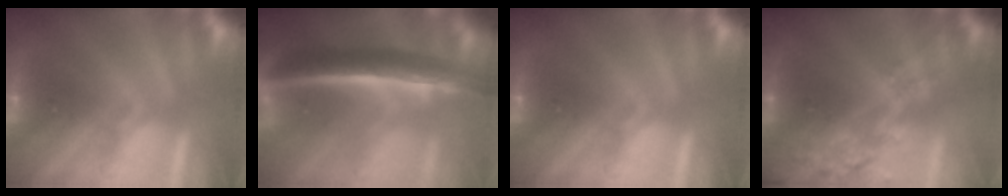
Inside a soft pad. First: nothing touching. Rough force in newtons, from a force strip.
{"total": 7.5}
{"total": 0.0}
{"total": 9.3}